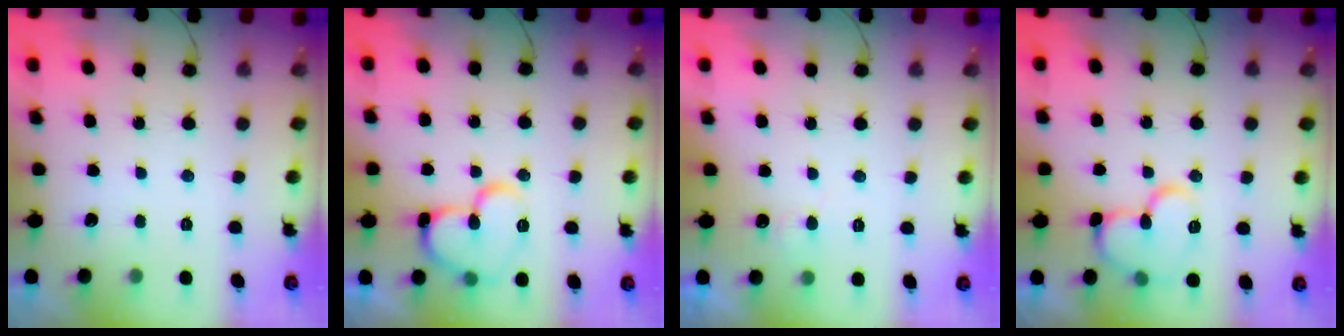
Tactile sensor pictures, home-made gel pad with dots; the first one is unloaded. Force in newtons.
{"total": 13.1, "press": 13.1, "slide": 1.3}
{"total": 4.7, "press": 4.7, "slide": 0.4}
{"total": 11.3, "press": 11.3, "slide": 0.6}